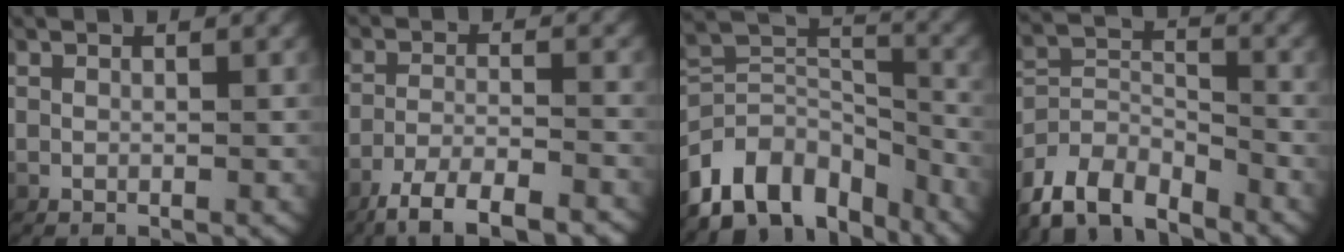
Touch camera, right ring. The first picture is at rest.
{"total": 7.7, "force": [-6.1, 2.4, 3.9], "torque": [-0.056, -0.014, -0.093]}
{"total": 10.8, "force": [-4.8, 7.5, 6.1], "torque": [-0.109, -0.044, -0.067]}
{"total": 9.2, "force": [-5.4, 6.5, 3.5], "torque": [-0.084, -0.043, -0.086]}